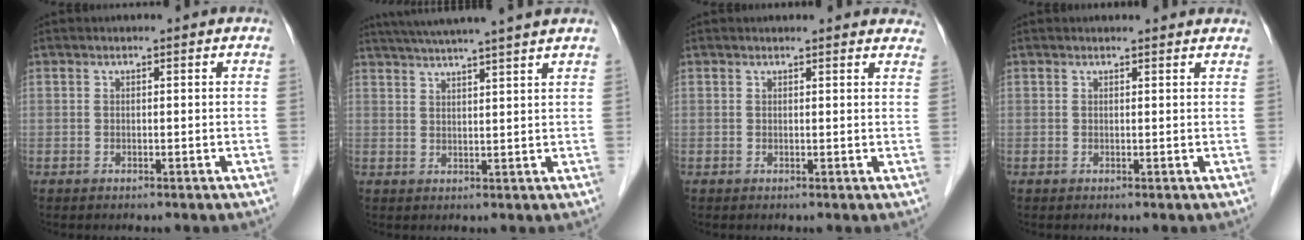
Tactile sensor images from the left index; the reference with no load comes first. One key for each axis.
{"total": 13.0, "fx": 11.3, "fy": -1.1, "fz": 6.4, "tx": -0.108, "ty": 0.019, "tz": 0.153}
{"total": 8.8, "fx": 8.3, "fy": 2.0, "fz": 2.0, "tx": -0.001, "ty": 0.005, "tz": 0.071}
{"total": 3.5, "fx": 3.5, "fy": 0.5, "fz": 0.6, "tx": -0.012, "ty": 0.008, "tz": 0.030}